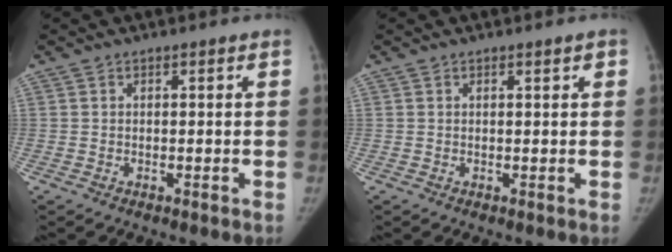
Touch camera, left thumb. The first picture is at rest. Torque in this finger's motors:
{"motor_torque": [-0.09, -0.08, -0.01, 0.24, -0.03]}